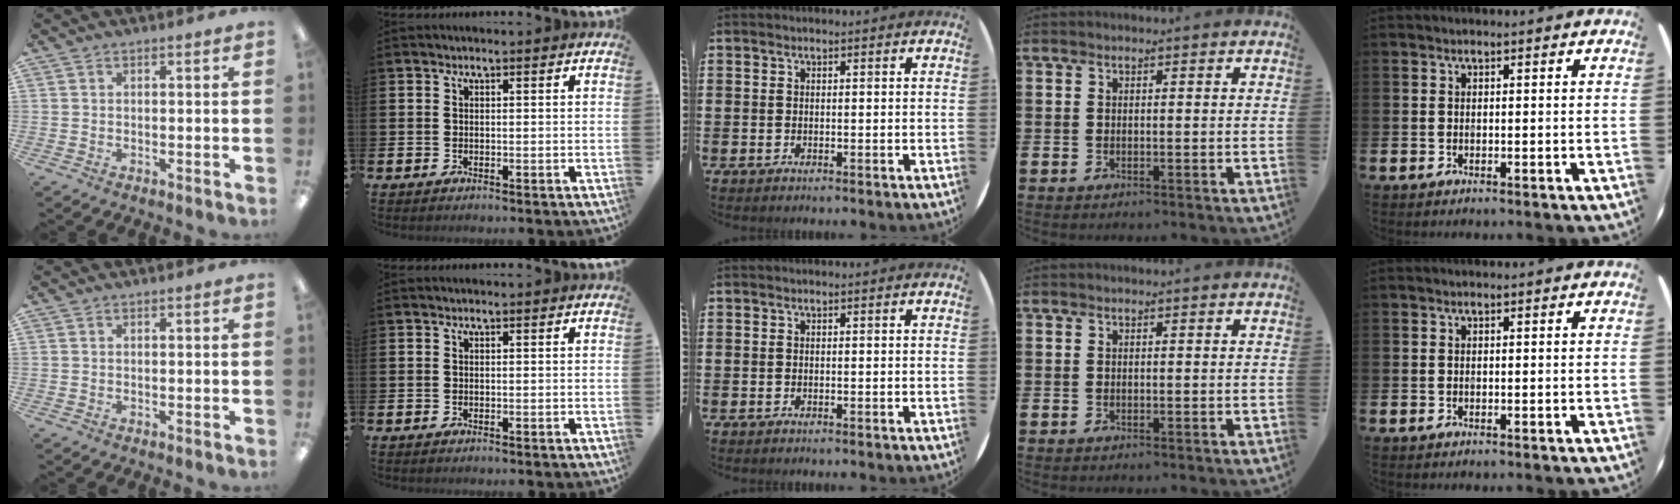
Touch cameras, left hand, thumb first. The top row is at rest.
{}